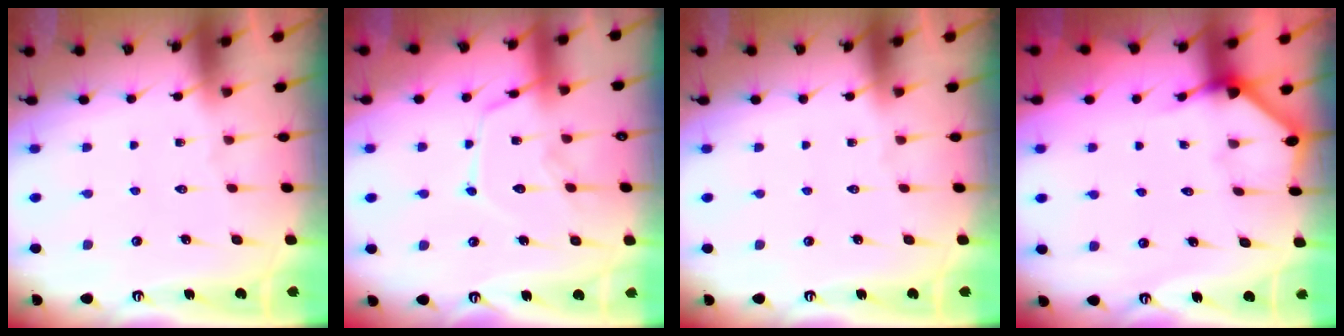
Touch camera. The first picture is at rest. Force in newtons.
{"total": 13.4, "press": 13.3, "slide": 1.2}
{"total": 0.0}
{"total": 2.3, "press": 2.3, "slide": 0.2}